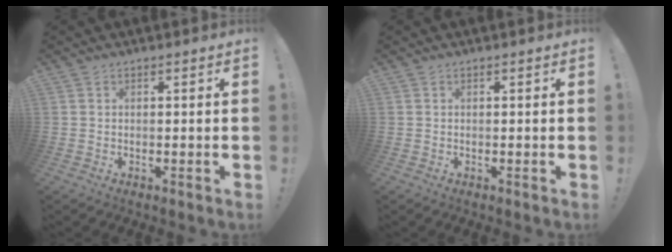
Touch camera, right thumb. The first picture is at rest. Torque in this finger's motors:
{"motor_torque": [0.00, 0.00, 0.00, 0.00, 0.00]}